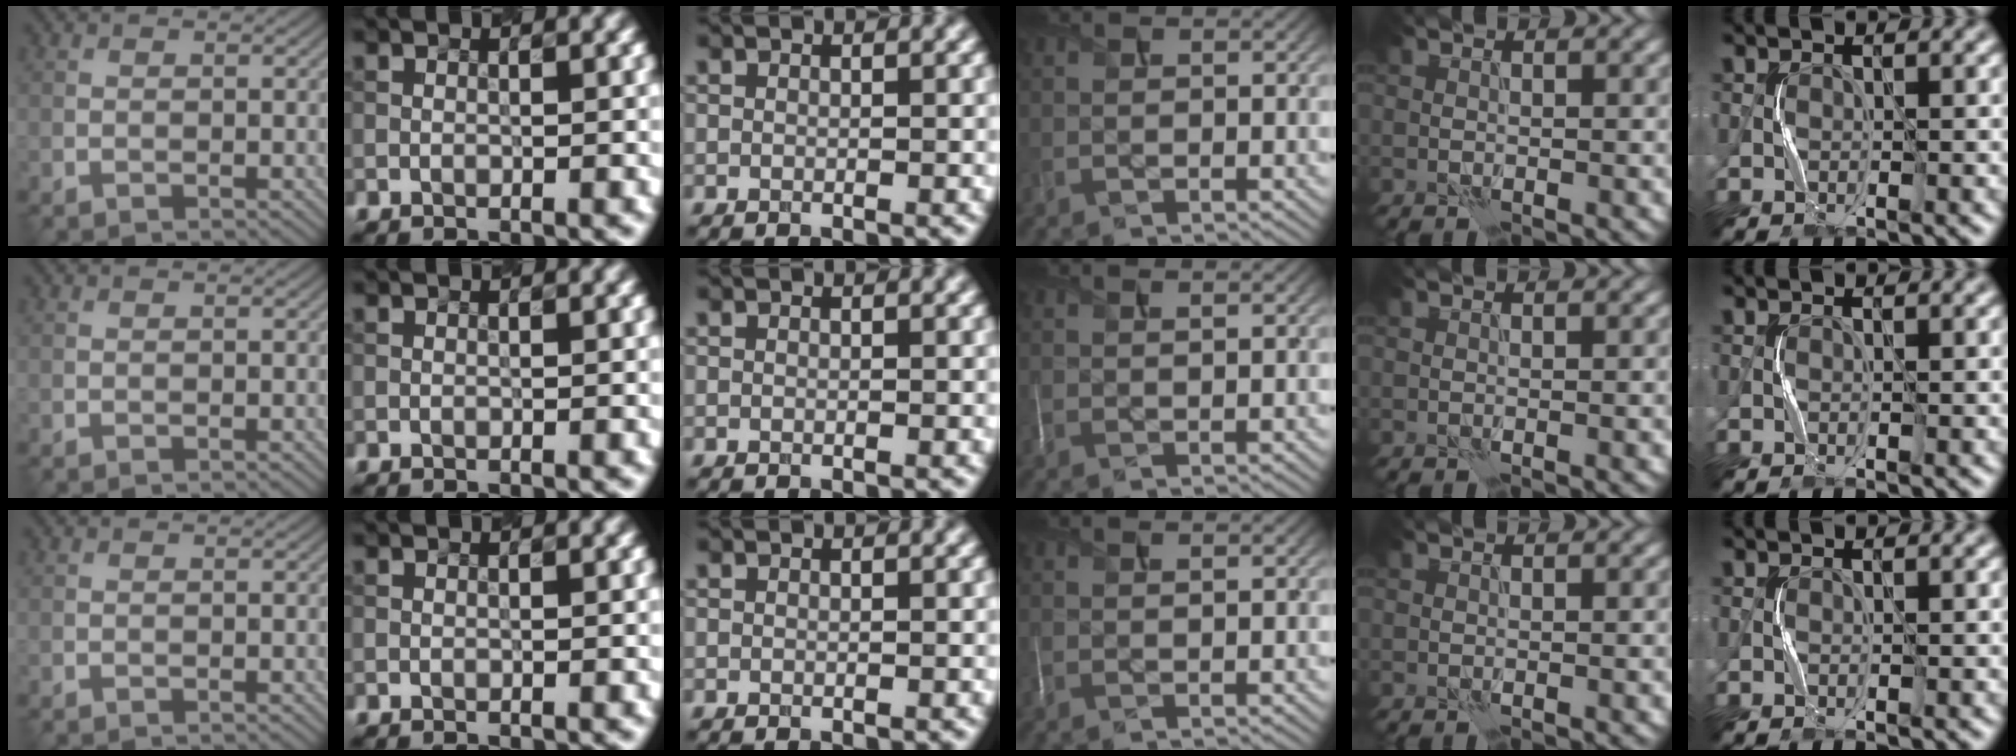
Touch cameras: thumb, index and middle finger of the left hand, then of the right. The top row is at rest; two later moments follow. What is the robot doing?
{"motion": "squeeze", "object": "paper clamp"}